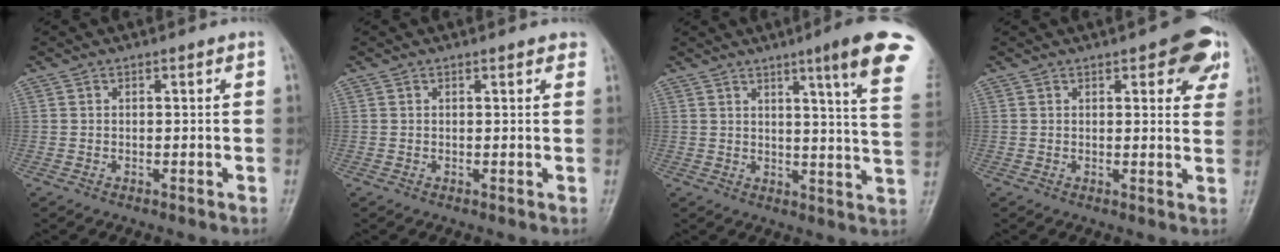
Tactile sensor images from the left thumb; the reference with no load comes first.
{"total": 1.5, "force": [1.1, 0.5, 0.8], "torque": [-0.003, 0.001, 0.010]}
{"total": 14.7, "force": [8.5, 0.5, 12.0], "torque": [-0.141, -0.042, 0.093]}
{"total": 8.8, "force": [4.4, 3.5, 6.7], "torque": [-0.045, -0.011, 0.047]}